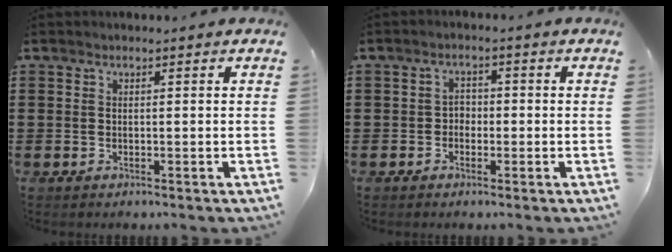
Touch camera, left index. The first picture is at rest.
{"total": 1.9, "force": [-1.0, 1.4, 0.9], "torque": [-0.022, 0.007, -0.023]}